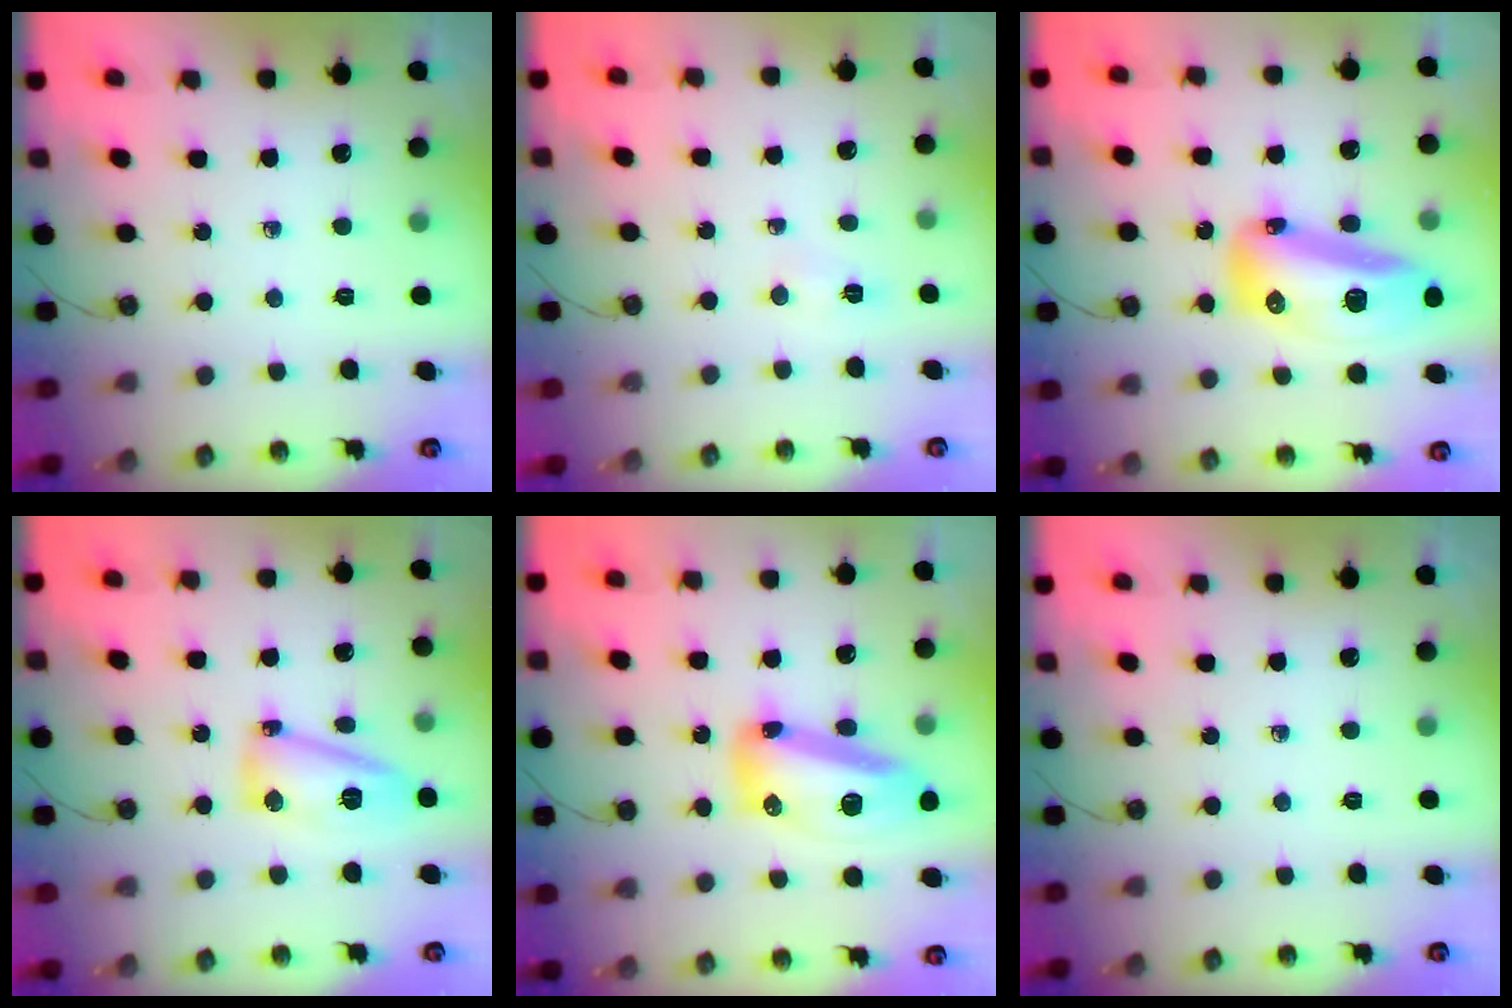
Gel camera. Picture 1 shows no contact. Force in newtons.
{"total": 3.1, "press": 2.5, "slide": 1.8}
{"total": 19.4, "press": 19.2, "slide": 2.8}
{"total": 11.4, "press": 11.1, "slide": 2.3}
{"total": 15.7, "press": 15.7, "slide": 1.4}
{"total": 0.0}